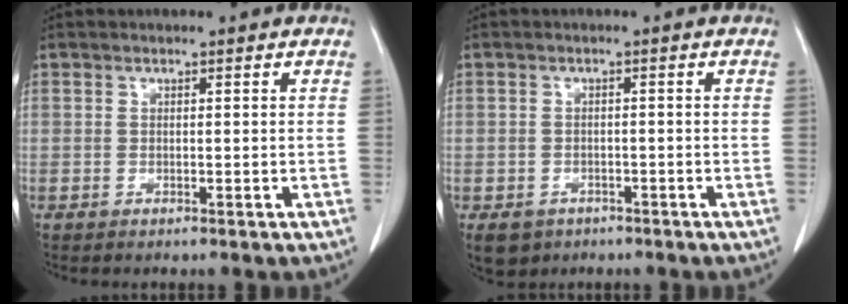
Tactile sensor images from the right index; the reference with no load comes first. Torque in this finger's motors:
{"motor_torque": [-0.18, -0.05, -0.83, -0.14]}